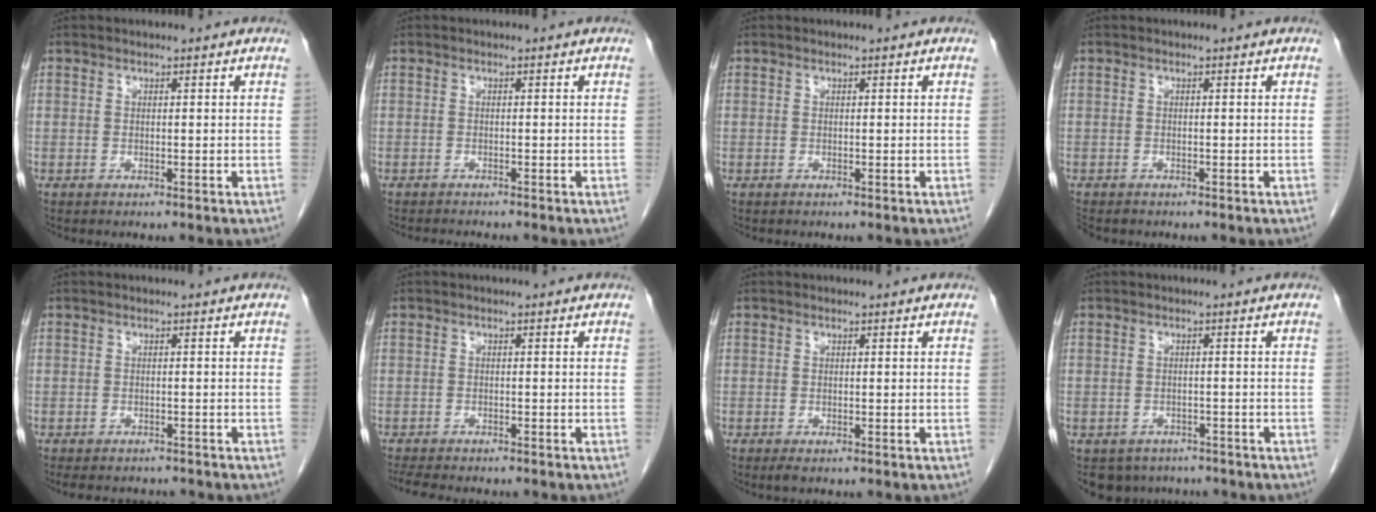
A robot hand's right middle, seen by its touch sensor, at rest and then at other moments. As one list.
[{"total": 2.3, "force": [-2.1, -0.1, 0.7], "torque": [-0.013, -0.007, -0.029]}, {"total": 0.0}, {"total": 2.9, "force": [-2.4, 1.2, 0.9], "torque": [-0.015, -0.005, -0.034]}, {"total": 6.1, "force": [-5.6, 1.9, 1.7], "torque": [-0.019, -0.007, -0.070]}, {"total": 6.6, "force": [-5.7, 1.4, 3.0], "torque": [-0.049, -0.012, -0.084]}, {"total": 1.0, "force": [-0.6, 0.3, 0.7], "torque": [-0.011, -0.003, -0.007]}, {"total": 5.8, "force": [-4.6, 3.4, 0.7], "torque": [-0.002, -0.001, -0.059]}]